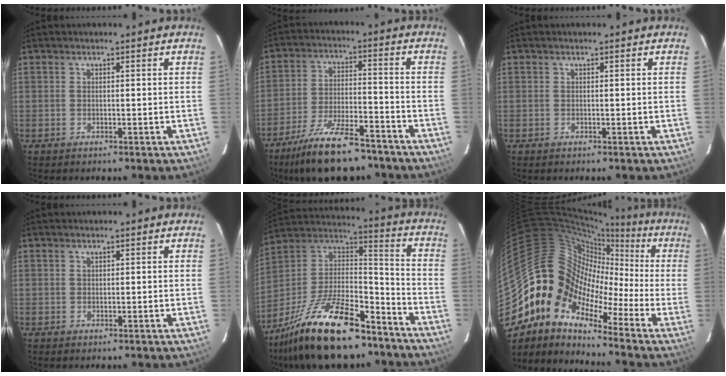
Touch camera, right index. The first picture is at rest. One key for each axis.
{"total": 16.8, "fx": -13.5, "fy": 4.9, "fz": 8.8, "tx": -0.180, "ty": -0.018, "tz": -0.217}
{"total": 0.0}
{"total": 0.0}
{"total": 26.2, "fx": -18.3, "fy": 9.6, "fz": 16.2, "tx": -0.313, "ty": -0.004, "tz": -0.294}
{"total": 13.1, "fx": -4.7, "fy": 10.0, "fz": 7.1, "tx": -0.110, "ty": 0.011, "tz": -0.121}